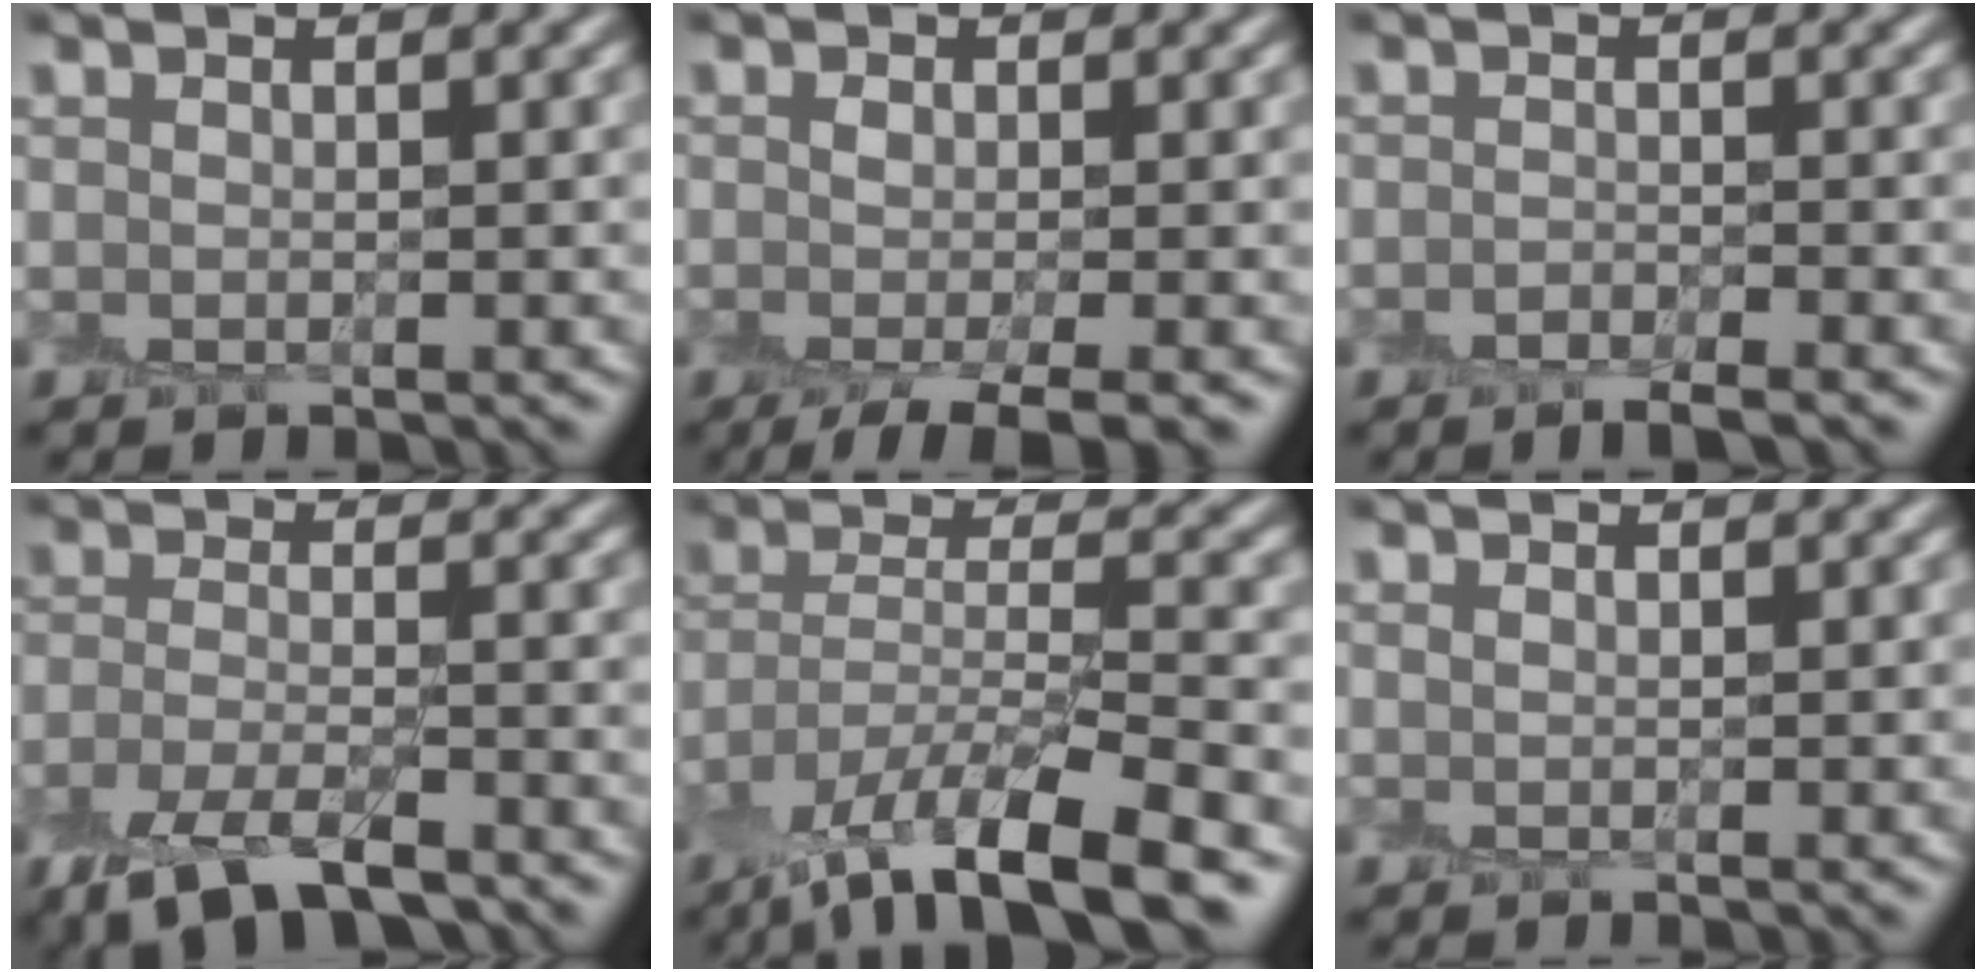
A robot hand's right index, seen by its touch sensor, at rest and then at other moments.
{"total": 4.1, "force": [-2.1, 1.1, 3.3], "torque": [-0.056, -0.005, -0.044]}
{"total": 1.9, "force": [-1.6, 0.3, 1.0], "torque": [-0.017, -0.005, -0.031]}
{"total": 6.4, "force": [-4.5, 2.4, 3.9], "torque": [-0.081, -0.013, -0.089]}
{"total": 10.5, "force": [-7.2, 3.0, 7.1], "torque": [-0.122, -0.005, -0.137]}
{"total": 0.5, "force": [0.4, 0.3, 0.3], "torque": [-0.005, 0.000, 0.008]}